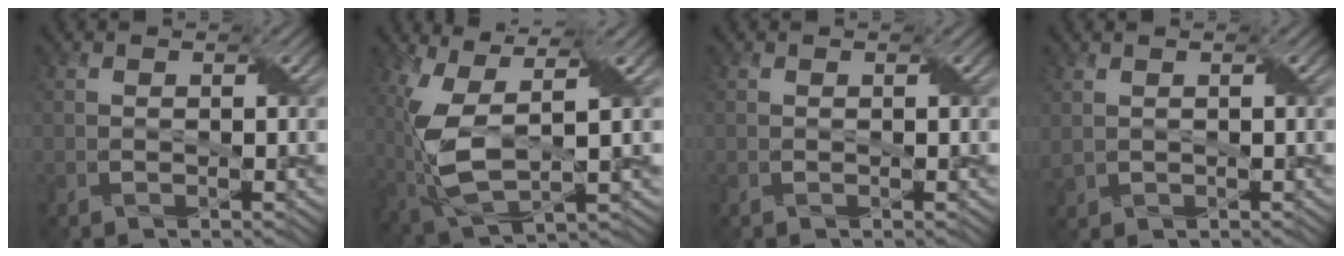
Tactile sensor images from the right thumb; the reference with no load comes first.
{"total": 9.7, "force": [0.7, 3.9, 8.8], "torque": [-0.216, -0.013, 0.019]}
{"total": 0.0}
{"total": 1.3, "force": [0.6, 0.8, 0.8], "torque": [-0.028, 0.000, 0.019]}